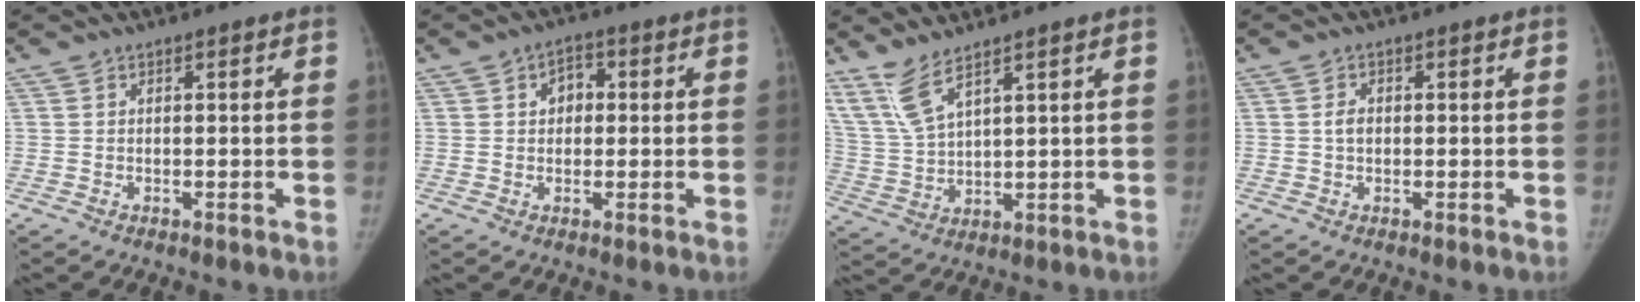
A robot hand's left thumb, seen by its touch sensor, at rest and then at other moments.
{"total": 4.1, "force": [0.7, 3.2, 2.6], "torque": [-0.014, 0.008, 0.006]}
{"total": 7.5, "force": [5.5, 1.4, 4.9], "torque": [-0.115, -0.032, 0.132]}
{"total": 1.8, "force": [0.0, 1.3, 1.2], "torque": [-0.018, 0.005, -0.002]}